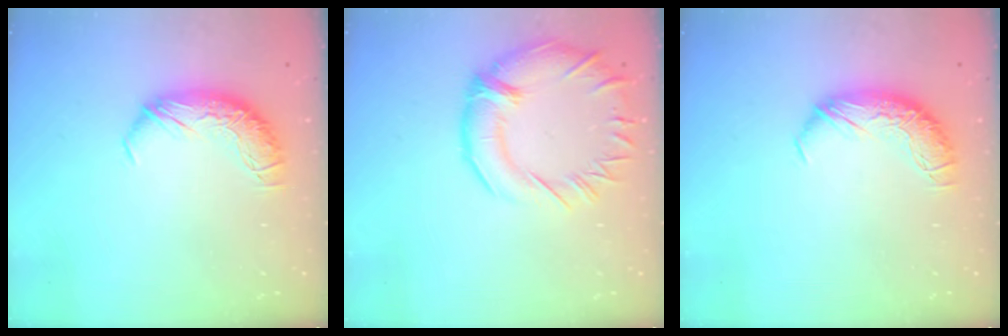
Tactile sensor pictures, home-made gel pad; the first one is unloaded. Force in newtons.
{"total": 6.1, "press": 5.9, "slide": 1.7}
{"total": 0.0}